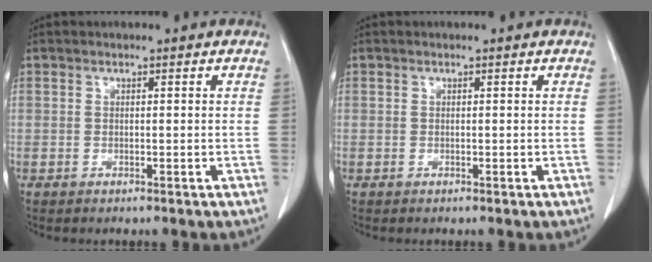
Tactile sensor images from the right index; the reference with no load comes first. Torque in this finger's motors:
{"motor_torque": [0.02, -0.02, 0.03, 0.00]}